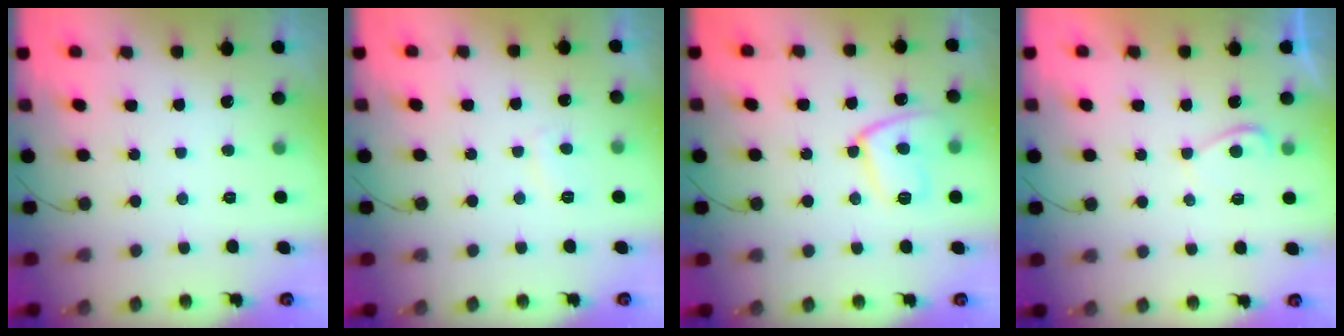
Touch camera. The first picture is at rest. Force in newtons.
{"total": 2.6, "press": 2.5, "slide": 0.7}
{"total": 11.8, "press": 11.8, "slide": 1.0}
{"total": 2.1, "press": 2.0, "slide": 0.5}